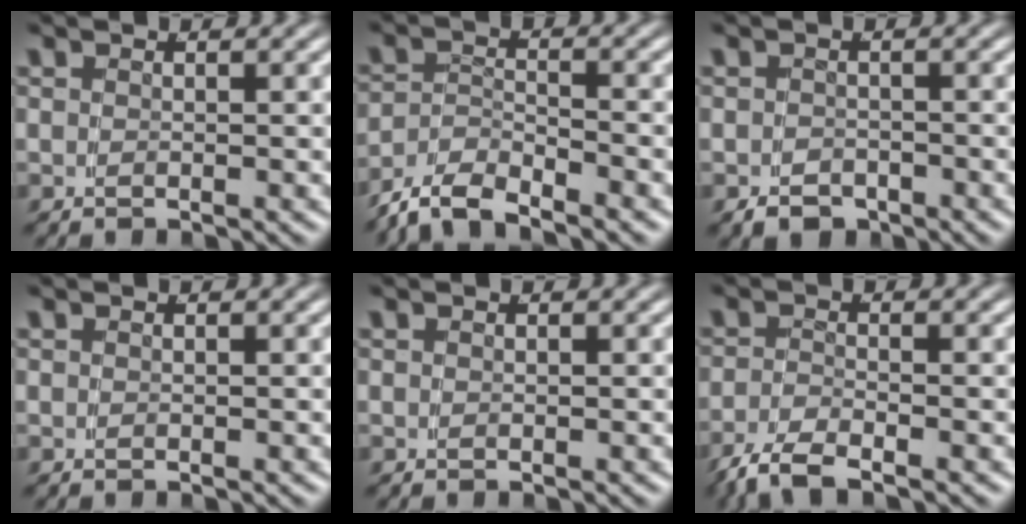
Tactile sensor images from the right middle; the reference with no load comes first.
{"total": 5.7, "force": [-4.7, 2.6, 2.1], "torque": [-0.043, -0.013, -0.078]}
{"total": 2.3, "force": [-2.1, 0.8, 0.4], "torque": [0.002, -0.013, -0.030]}
{"total": 0.0}
{"total": 0.0}
{"total": 3.5, "force": [-2.9, 0.7, 1.9], "torque": [-0.039, -0.011, -0.042]}